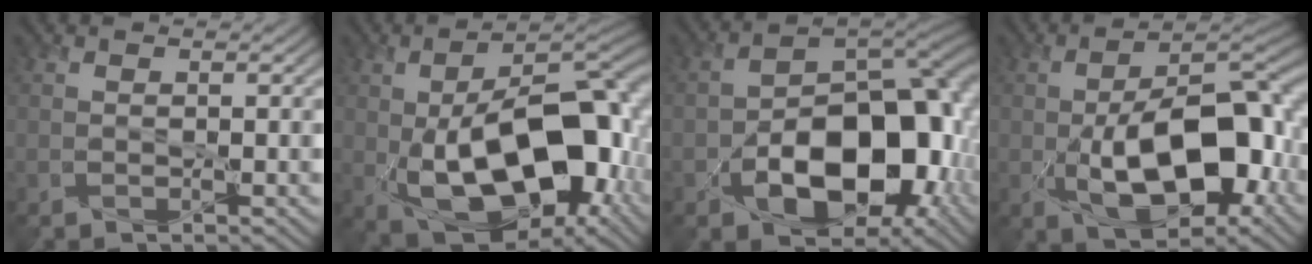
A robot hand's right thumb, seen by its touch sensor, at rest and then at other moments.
{"total": 18.6, "force": [-3.0, 10.3, 15.1], "torque": [-0.235, -0.006, -0.049]}
{"total": 15.9, "force": [-4.7, 10.0, 11.4], "torque": [-0.149, -0.028, -0.080]}
{"total": 14.9, "force": [-3.0, 7.7, 12.3], "torque": [-0.186, -0.010, -0.050]}